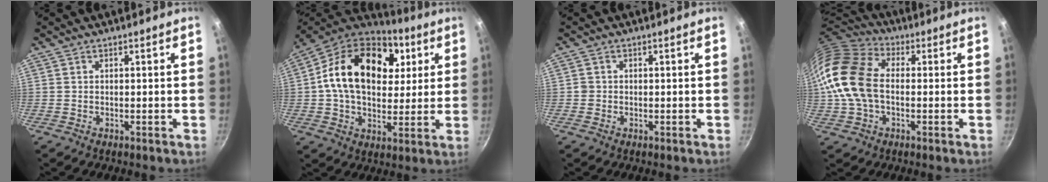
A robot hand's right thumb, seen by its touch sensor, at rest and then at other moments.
{"total": 23.6, "force": [6.0, 16.1, 16.2], "torque": [-0.253, 0.007, 0.086]}
{"total": 1.1, "force": [-0.2, 1.0, 0.2], "torque": [-0.001, 0.003, -0.005]}
{"total": 16.6, "force": [-0.4, 11.5, 12.0], "torque": [-0.223, 0.031, -0.021]}